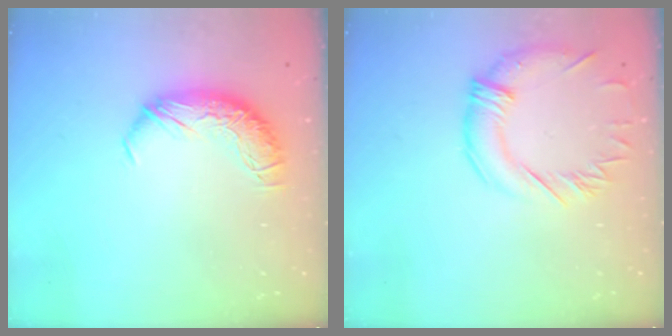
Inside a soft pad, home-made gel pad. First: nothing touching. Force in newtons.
{"total": 1.4, "press": 0.9, "slide": 1.1}